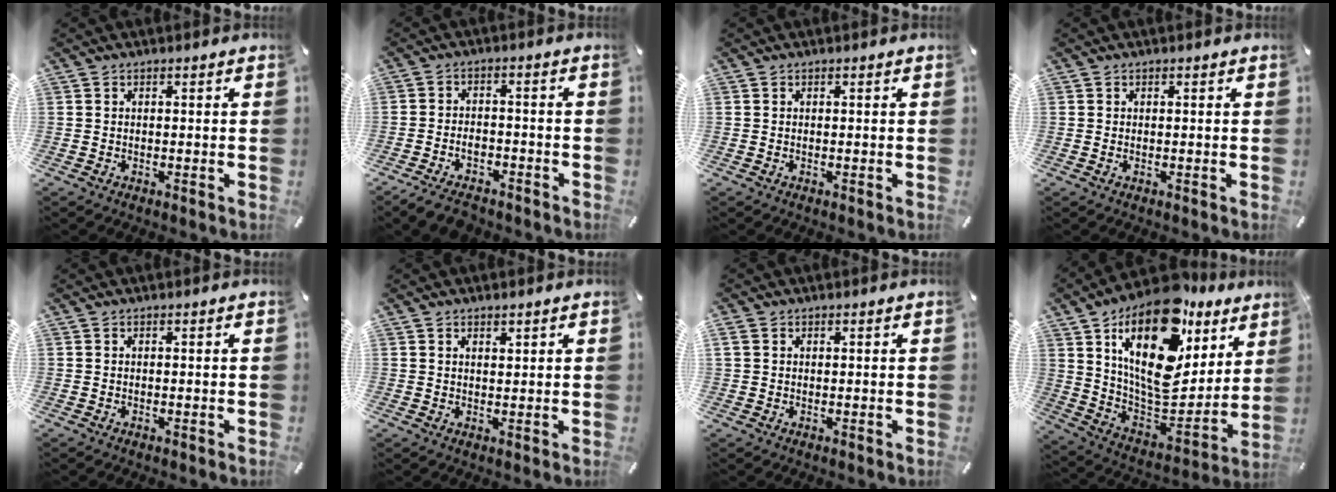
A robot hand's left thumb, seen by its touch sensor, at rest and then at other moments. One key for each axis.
{"total": 5.3, "fx": -3.8, "fy": 2.9, "fz": 2.2, "tx": -0.043, "ty": 0.021, "tz": -0.073}
{"total": 0.0}
{"total": 0.0}
{"total": 0.0}
{"total": 1.4, "fx": 1.1, "fy": 0.7, "fz": 0.4, "tx": -0.007, "ty": 0.000, "tz": 0.021}
{"total": 1.3, "fx": 0.5, "fy": 1.0, "fz": 0.5, "tx": -0.012, "ty": 0.003, "tz": 0.009}
{"total": 24.3, "fx": 12.5, "fy": 12.6, "fz": 16.6, "tx": -0.290, "ty": -0.089, "tz": 0.212}